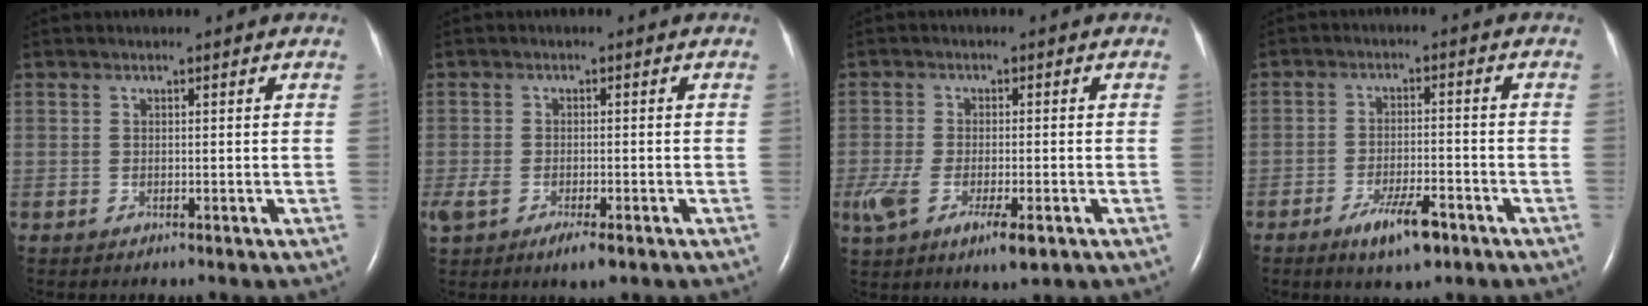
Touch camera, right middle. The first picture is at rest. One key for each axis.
{"total": 5.3, "fx": -3.0, "fy": 1.8, "fz": 4.0, "tx": -0.074, "ty": -0.014, "tz": -0.047}
{"total": 8.7, "fx": -4.0, "fy": 2.7, "fz": 7.2, "tx": -0.134, "ty": -0.023, "tz": -0.066}
{"total": 6.6, "fx": -4.1, "fy": 1.6, "fz": 4.9, "tx": -0.094, "ty": -0.006, "tz": -0.065}